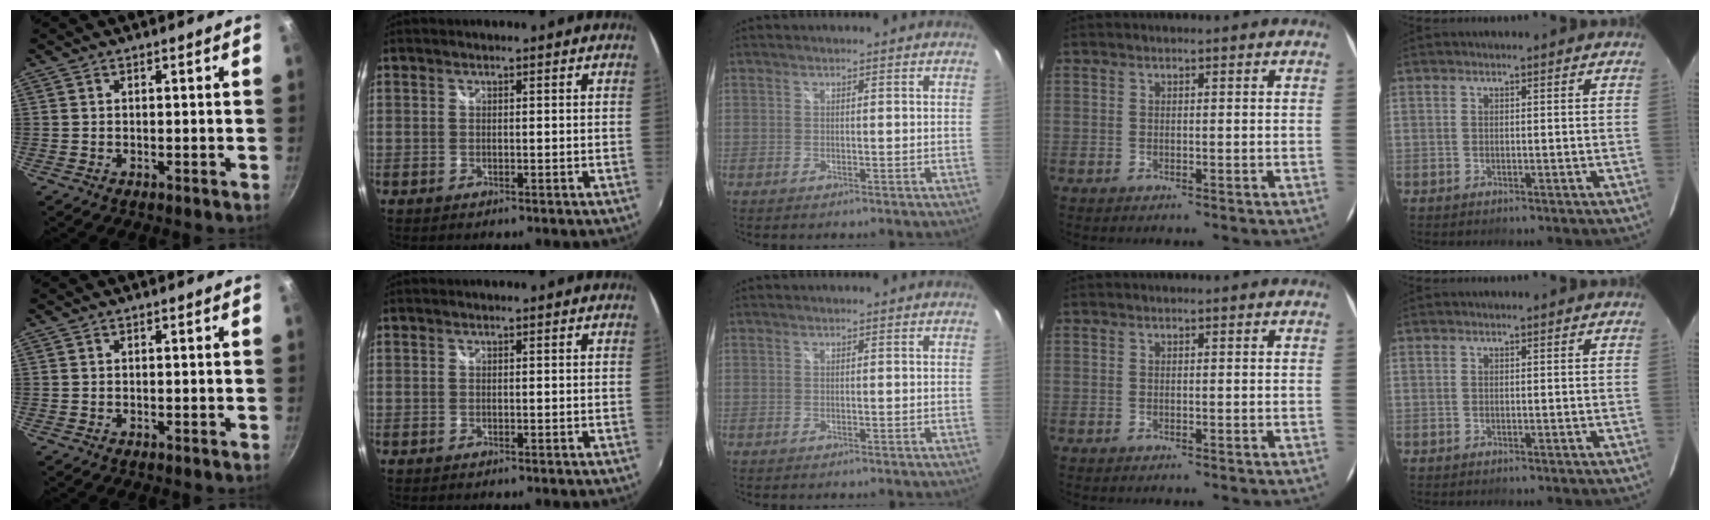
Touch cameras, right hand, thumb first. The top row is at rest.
{}